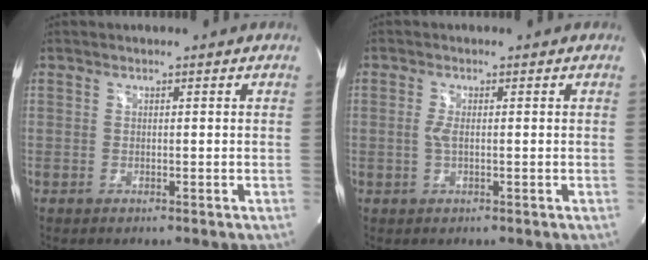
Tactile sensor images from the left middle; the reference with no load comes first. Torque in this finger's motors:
{"motor_torque": [0.49, 0.23, 0.20, 0.06]}